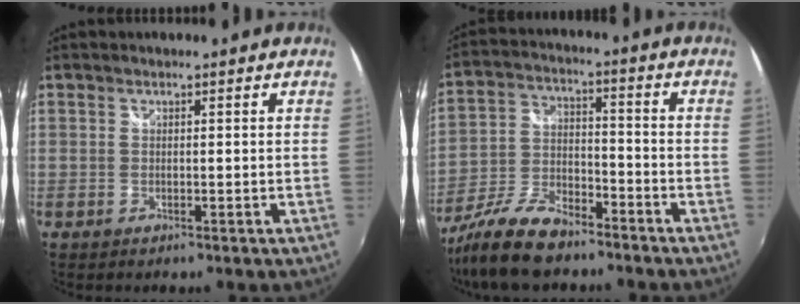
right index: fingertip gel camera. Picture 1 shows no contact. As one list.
[{"total": 13.8, "force": [-10.6, 5.0, 7.3], "torque": [-0.167, -0.012, -0.203]}]